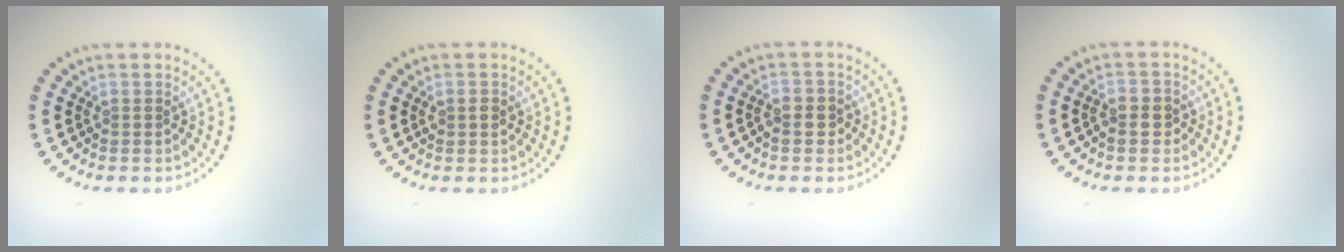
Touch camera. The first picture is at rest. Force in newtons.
{"total": 1.2, "press": 1.2, "slide": 0.1}
{"total": 1.4, "press": 1.4, "slide": 0.4}
{"total": 1.5, "press": 1.5, "slide": 0.5}